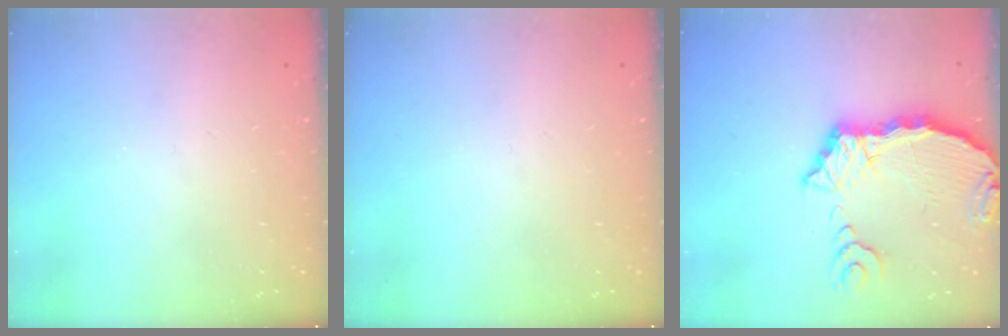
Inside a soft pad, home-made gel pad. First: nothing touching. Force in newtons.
{"total": 0.0}
{"total": 11.4, "press": 11.3, "slide": 1.4}